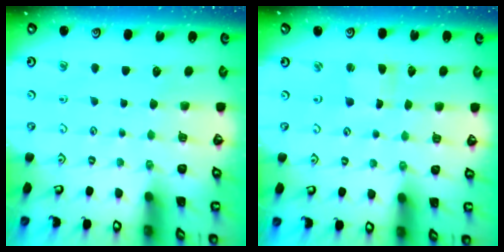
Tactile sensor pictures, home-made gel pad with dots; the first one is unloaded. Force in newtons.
{"total": 1.4, "press": 1.4, "slide": 0.2}